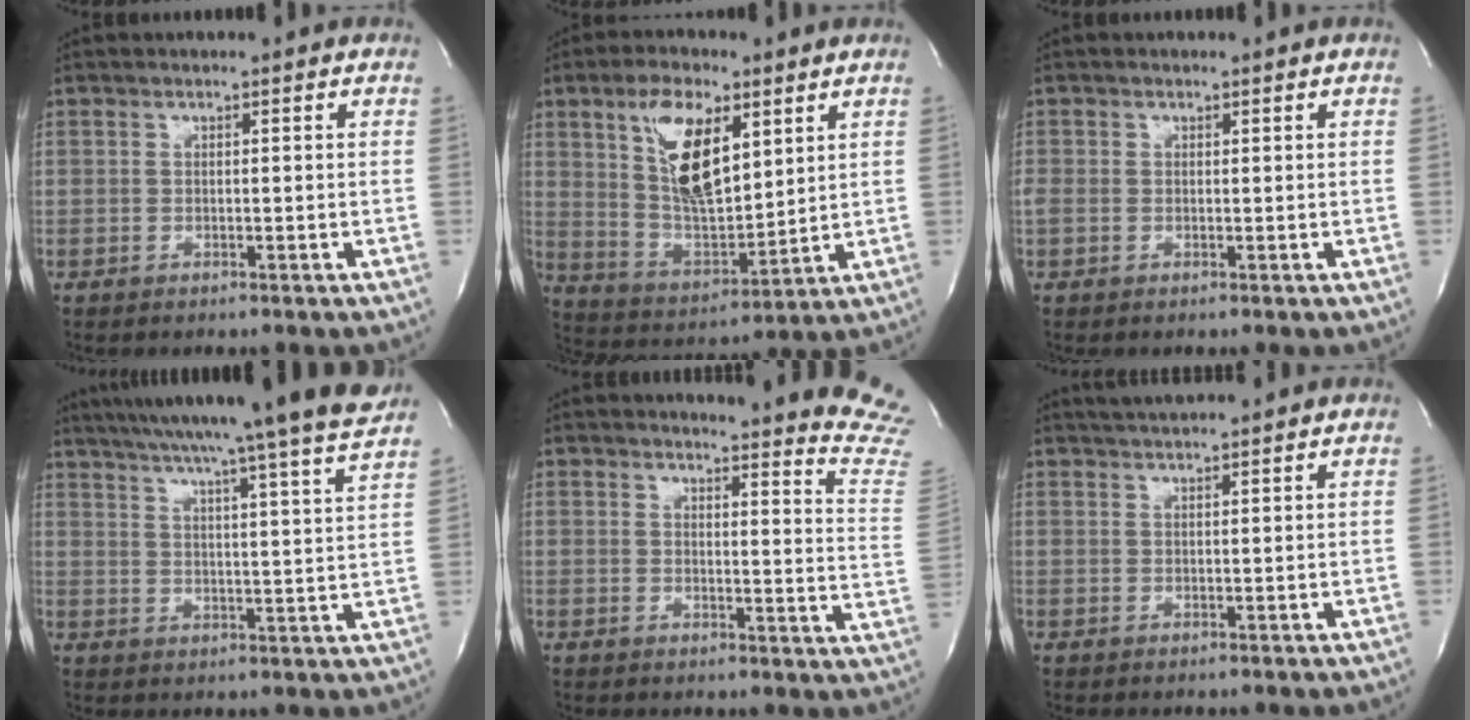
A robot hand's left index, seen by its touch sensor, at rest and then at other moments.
{"total": 13.1, "force": [5.4, 5.0, 10.8], "torque": [-0.210, -0.001, 0.106]}
{"total": 1.3, "force": [0.0, 1.1, 0.6], "torque": [-0.027, 0.009, 0.003]}
{"total": 23.8, "force": [21.1, -2.1, 10.9], "torque": [-0.184, -0.043, 0.281]}
{"total": 19.0, "force": [18.4, -0.2, 4.8], "torque": [-0.049, -0.158, 0.179]}
{"total": 3.4, "force": [3.1, -0.5, 1.2], "torque": [-0.019, 0.016, 0.056]}